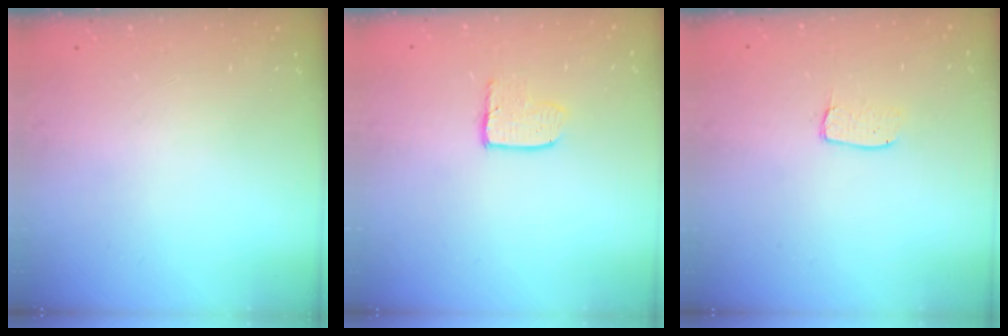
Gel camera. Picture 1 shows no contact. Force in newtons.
{"total": 3.7, "press": 3.7, "slide": 0.2}
{"total": 3.8, "press": 3.8, "slide": 0.3}